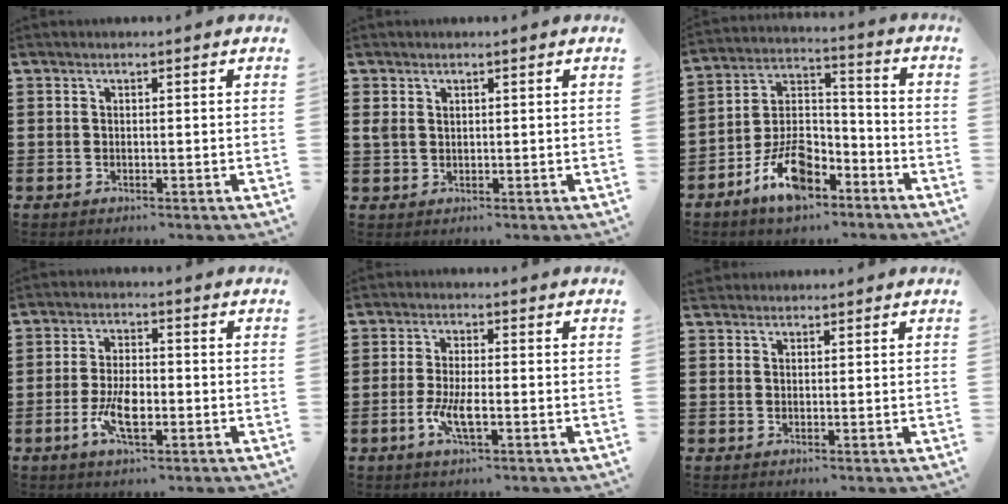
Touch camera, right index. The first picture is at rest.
{"total": 1.4, "force": [0.9, 1.0, 0.5], "torque": [-0.013, 0.005, 0.017]}
{"total": 10.4, "force": [-6.7, 5.0, 6.1], "torque": [-0.124, 0.017, -0.124]}
{"total": 6.0, "force": [-1.9, 2.5, 5.1], "torque": [-0.113, -0.004, -0.039]}
{"total": 5.0, "force": [-1.8, 1.2, 4.5], "torque": [-0.102, -0.009, -0.038]}
{"total": 1.2, "force": [1.1, 0.5, -0.1], "torque": [0.000, 0.003, 0.022]}